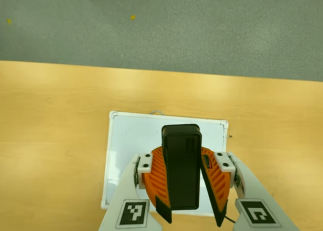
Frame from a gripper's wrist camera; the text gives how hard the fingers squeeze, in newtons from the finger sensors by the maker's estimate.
{"total": 10.2, "left": 10.2, "right": 10.2}